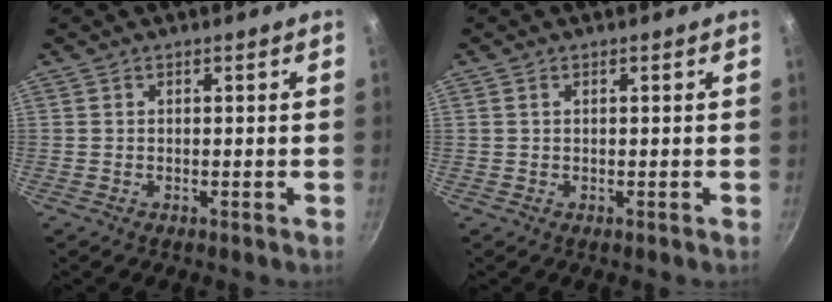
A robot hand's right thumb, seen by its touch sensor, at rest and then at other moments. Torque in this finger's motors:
{"motor_torque": [-0.48, 0.19, -0.49, 0.32, 0.03]}